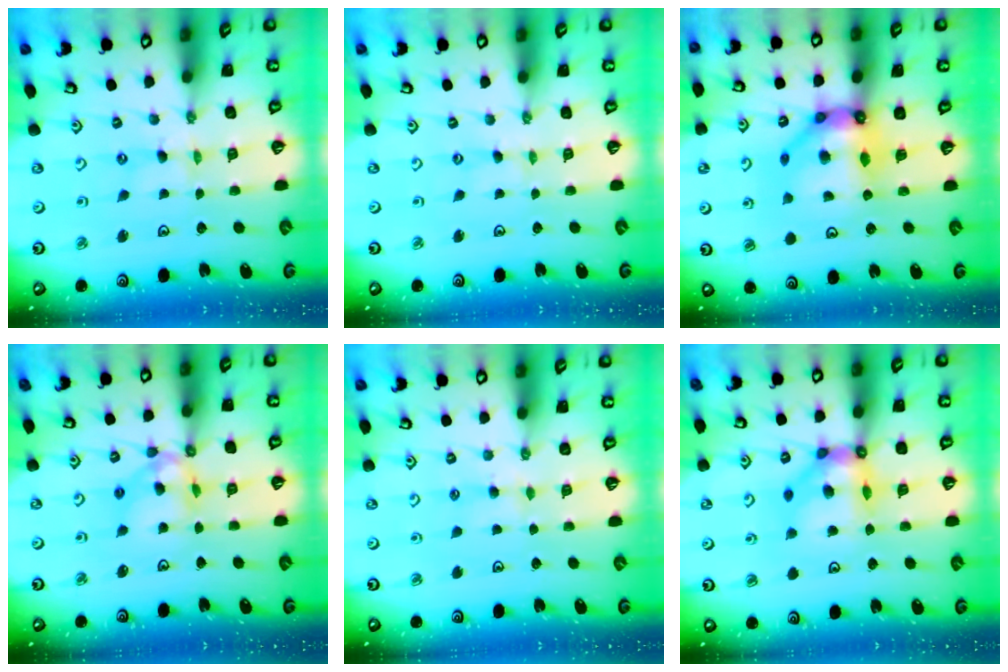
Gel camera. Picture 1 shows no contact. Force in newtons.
{"total": 0.0}
{"total": 11.1, "press": 11.0, "slide": 1.4}
{"total": 11.3, "press": 11.2, "slide": 1.2}
{"total": 4.0, "press": 3.9, "slide": 0.6}
{"total": 10.5, "press": 10.5, "slide": 0.9}